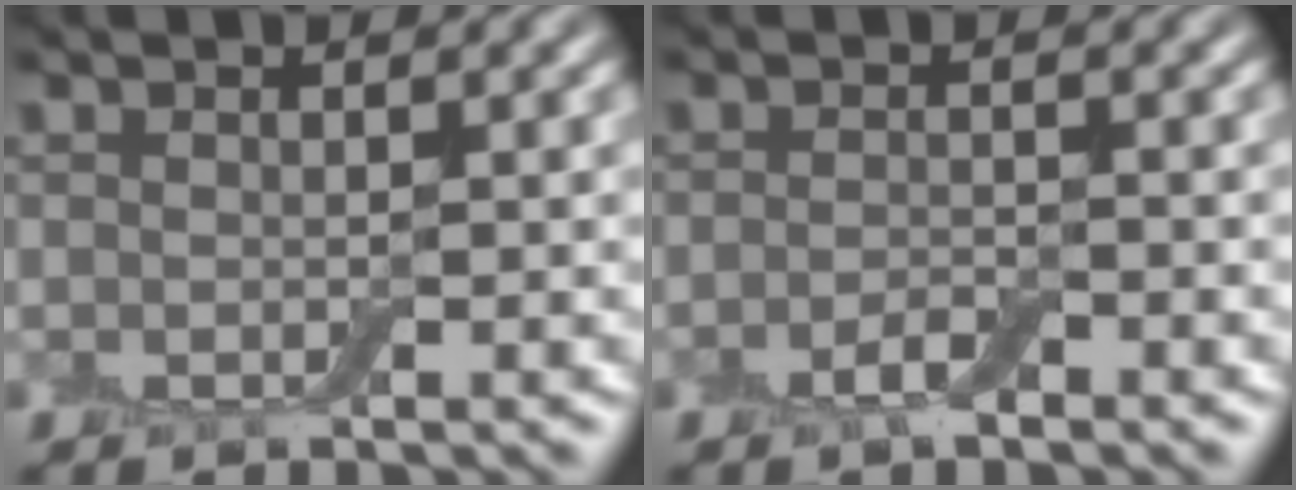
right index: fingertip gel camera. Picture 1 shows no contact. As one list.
[{"total": 1.5, "force": [-1.0, 0.5, 1.1], "torque": [-0.024, 0.000, -0.020]}]